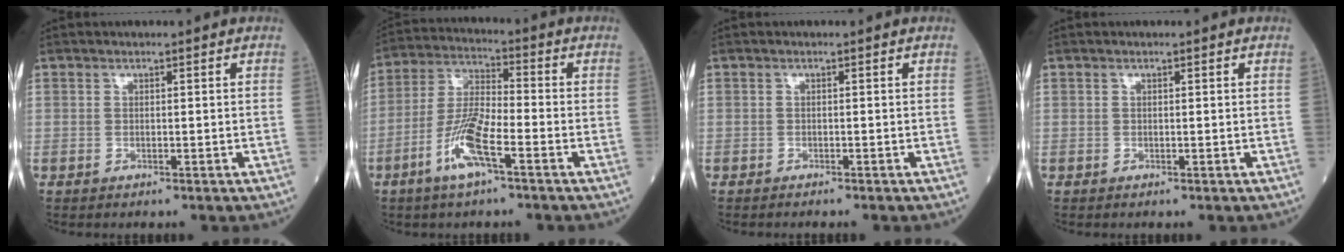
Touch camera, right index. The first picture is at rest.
{"total": 9.2, "force": [-4.4, 1.5, 7.9], "torque": [-0.165, -0.004, -0.089]}
{"total": 1.4, "force": [-1.2, 0.0, 0.6], "torque": [-0.006, 0.001, -0.016]}
{"total": 0.0}